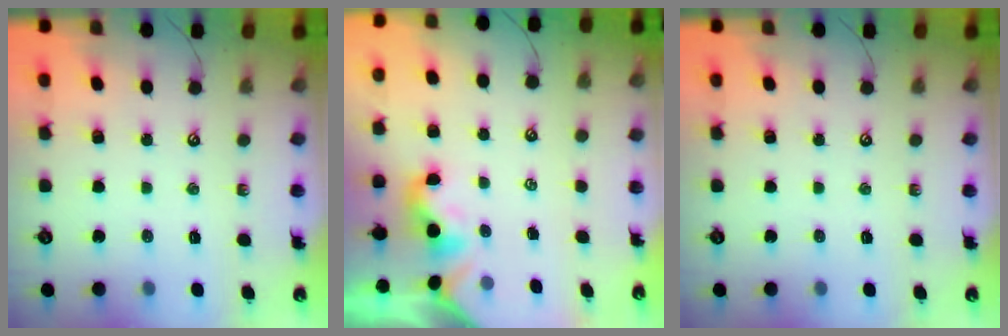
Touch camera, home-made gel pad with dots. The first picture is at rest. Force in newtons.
{"total": 2.0, "press": 1.9, "slide": 0.4}
{"total": 0.0}